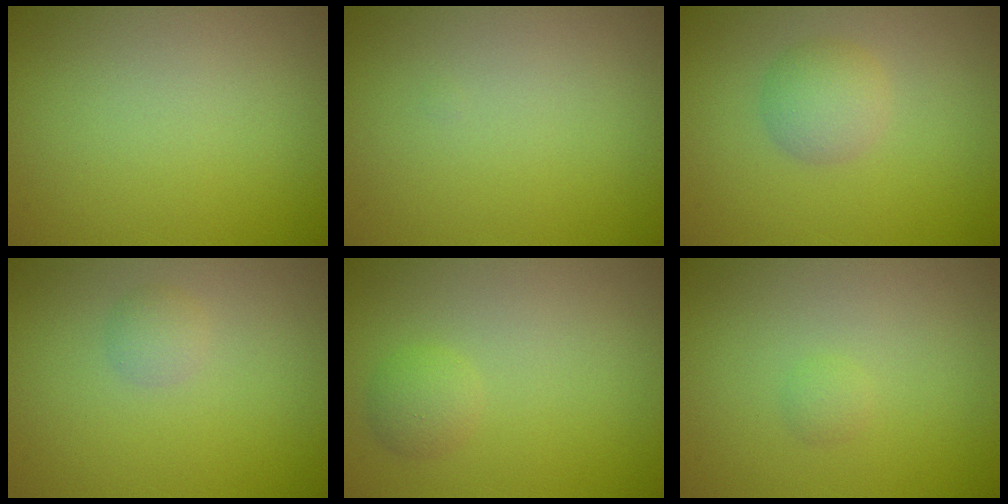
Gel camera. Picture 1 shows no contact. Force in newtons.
{"total": 0.0}
{"total": 2.3, "press": 2.3, "slide": 0.1}
{"total": 1.1, "press": 1.1, "slide": 0.1}
{"total": 1.4, "press": 1.4, "slide": 0.1}
{"total": 0.7, "press": 0.7, "slide": 0.0}